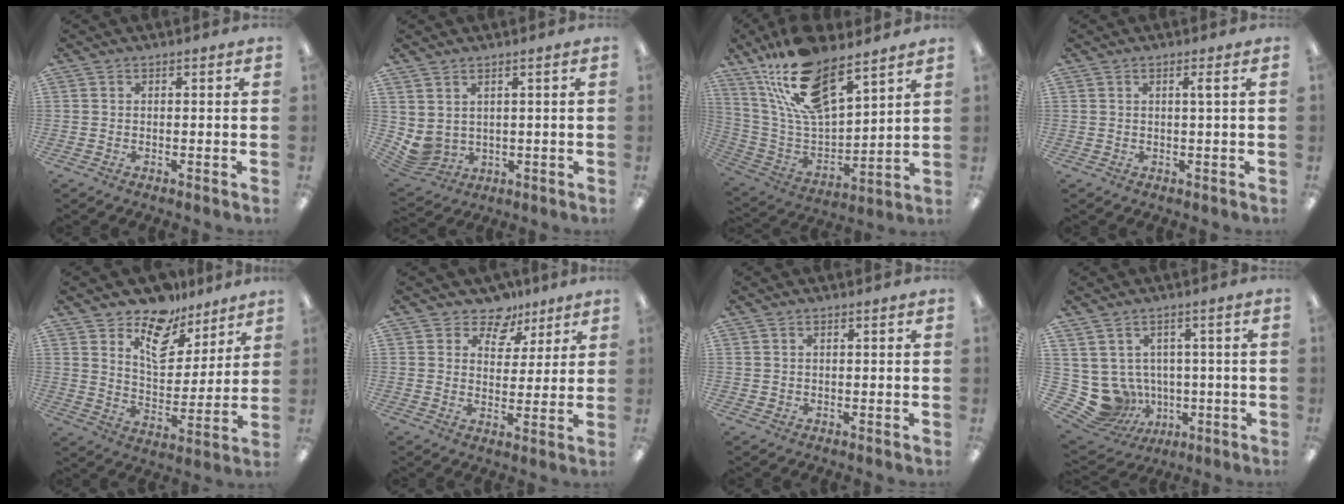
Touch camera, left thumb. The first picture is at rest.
{"total": 3.8, "force": [1.7, 3.0, 1.5], "torque": [-0.055, -0.020, 0.030]}
{"total": 19.6, "force": [14.5, 6.6, 11.3], "torque": [-0.221, -0.083, 0.260]}
{"total": 1.2, "force": [0.3, -0.4, 1.1], "torque": [-0.020, -0.004, 0.003]}
{"total": 13.0, "force": [9.6, 7.0, 5.2], "torque": [-0.085, -0.062, 0.178]}
{"total": 8.6, "force": [6.5, 5.2, 2.0], "torque": [-0.031, -0.047, 0.120]}
{"total": 0.5, "force": [0.2, 0.5, 0.0], "torque": [0.000, 0.002, 0.004]}
{"total": 9.9, "force": [-1.4, 9.4, 2.8], "torque": [-0.089, -0.012, -0.011]}